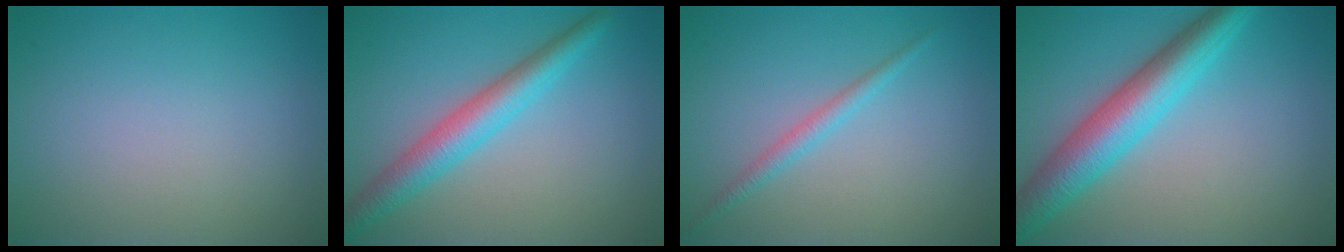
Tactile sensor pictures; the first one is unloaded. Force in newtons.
{"total": 4.2, "press": 4.2, "slide": 0.1}
{"total": 1.5, "press": 1.5, "slide": 0.1}
{"total": 6.5, "press": 6.5, "slide": 0.1}